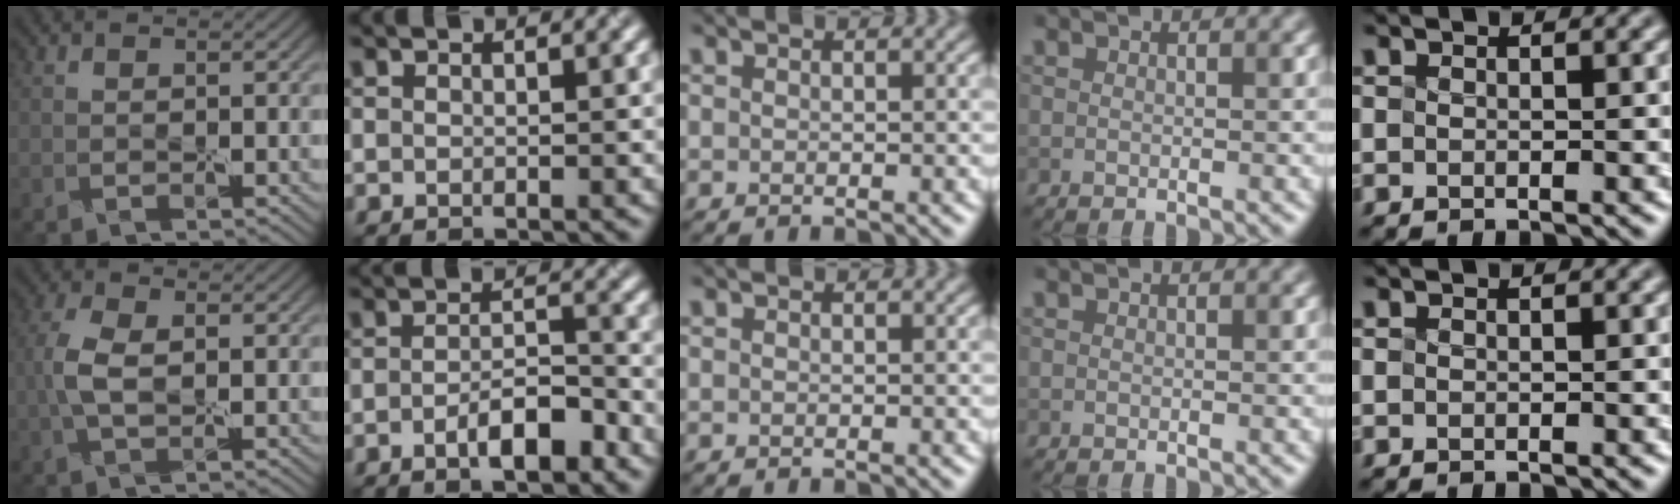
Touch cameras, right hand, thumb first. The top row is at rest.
{"thumb": {"total": 3.8, "force": [-0.3, 1.7, 3.4], "torque": [-0.085, 0.011, -0.011]}, "index": {"total": 3.9, "force": [-2.0, 1.2, 3.2], "torque": [-0.054, 0.005, -0.033]}}